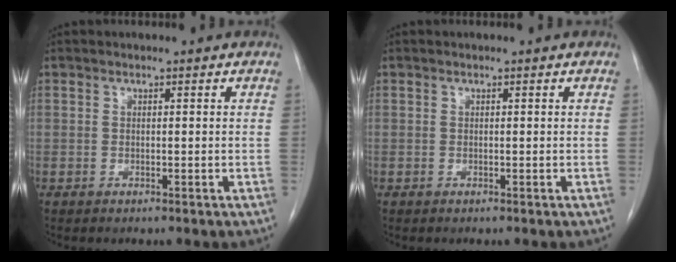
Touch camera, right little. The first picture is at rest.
{"total": 0.0}